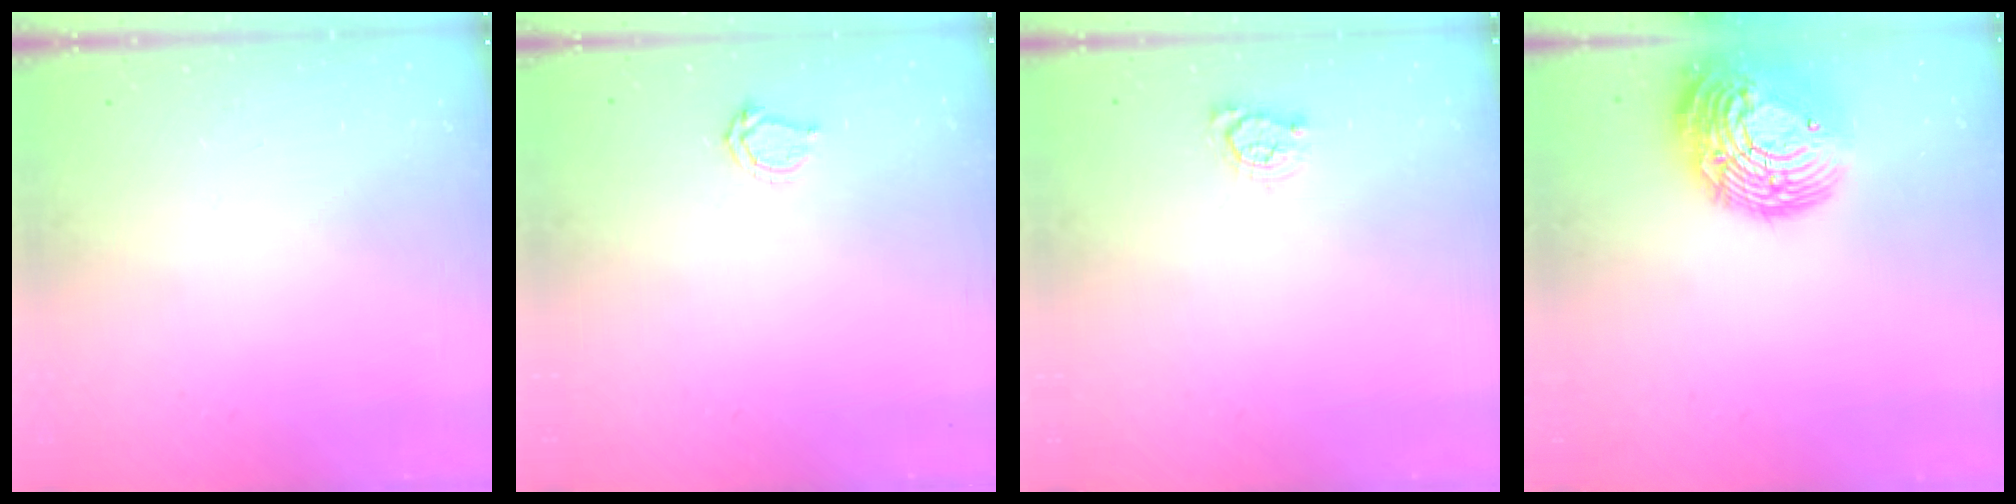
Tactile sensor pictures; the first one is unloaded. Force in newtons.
{"total": 4.4, "press": 4.3, "slide": 0.5}
{"total": 3.2, "press": 3.2, "slide": 0.4}
{"total": 21.9, "press": 21.8, "slide": 1.9}